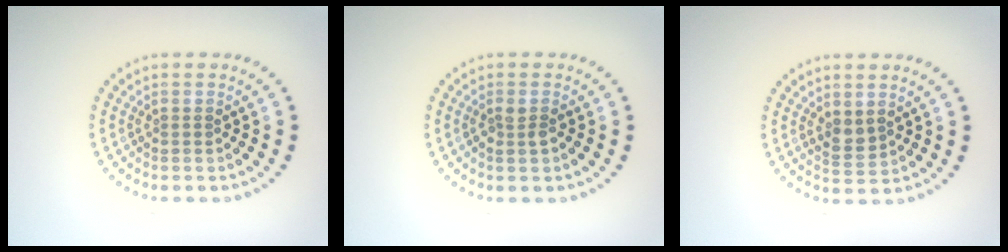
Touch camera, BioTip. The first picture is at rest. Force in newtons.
{"total": 0.9, "press": 0.9, "slide": 0.3}
{"total": 1.6, "press": 1.5, "slide": 0.5}